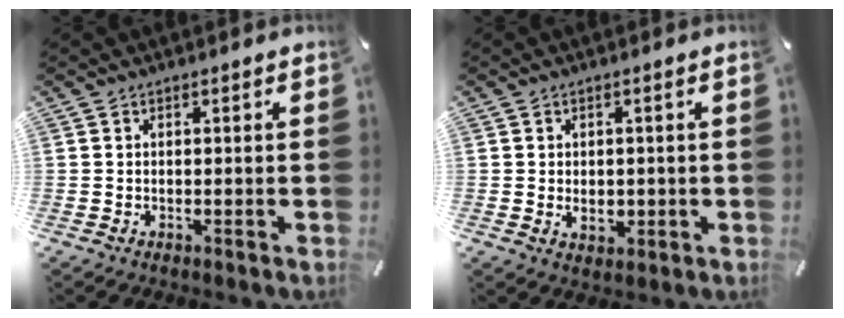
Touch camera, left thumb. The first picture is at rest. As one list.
[{"total": 3.0, "force": [-0.2, 2.3, 1.9], "torque": [-0.020, 0.000, -0.007]}]